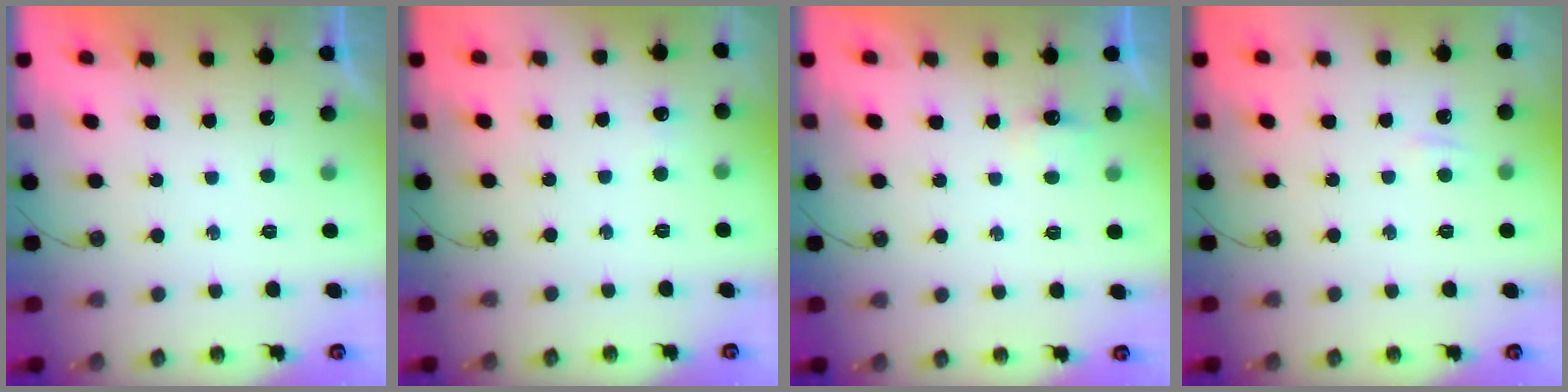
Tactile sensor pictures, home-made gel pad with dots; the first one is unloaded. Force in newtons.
{"total": 3.6, "press": 3.6, "slide": 0.5}
{"total": 3.2, "press": 3.2, "slide": 0.5}
{"total": 2.8, "press": 2.8, "slide": 0.5}